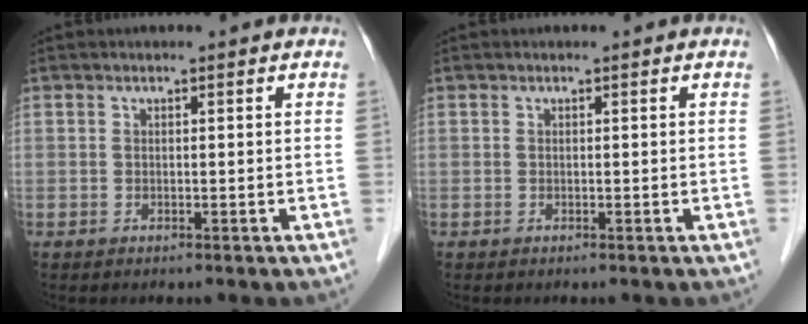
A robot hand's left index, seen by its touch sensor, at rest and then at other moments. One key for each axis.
{"total": 0.0}